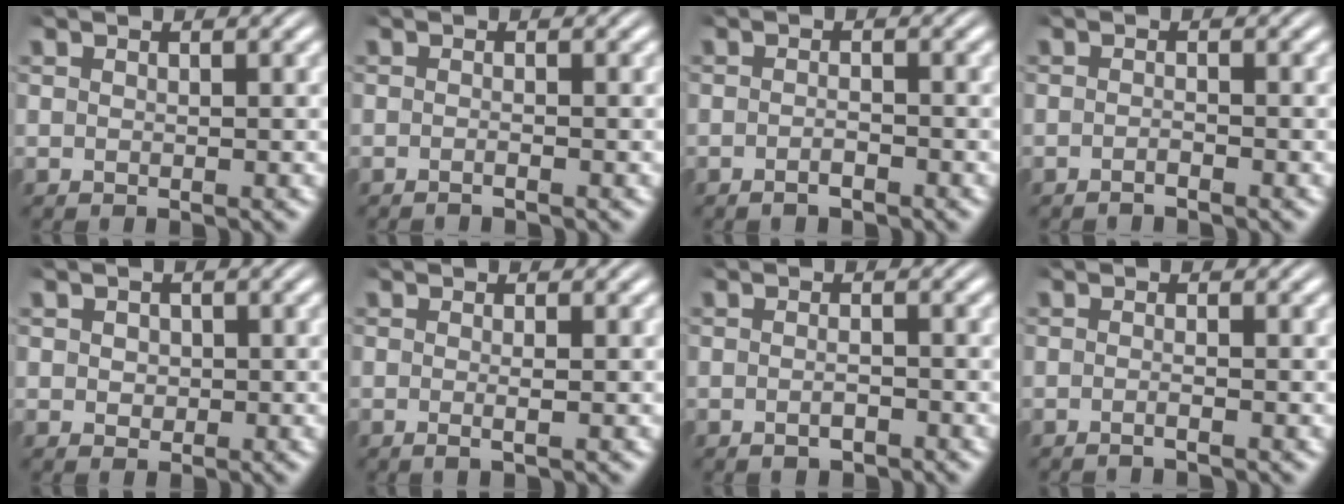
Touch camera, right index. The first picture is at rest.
{"total": 1.0, "force": [-0.9, -0.1, 0.4], "torque": [-0.010, 0.001, -0.018]}
{"total": 1.6, "force": [-1.4, 0.3, 0.7], "torque": [-0.014, -0.001, -0.027]}
{"total": 1.3, "force": [-1.2, -0.1, 0.3], "torque": [-0.009, -0.001, -0.023]}
{"total": 0.9, "force": [0.0, 0.8, 0.4], "torque": [-0.009, -0.009, 0.007]}
{"total": 1.1, "force": [-0.5, -0.1, 1.0], "torque": [-0.023, -0.006, -0.007]}
{"total": 1.7, "force": [-1.4, 0.6, 0.9], "torque": [-0.017, -0.002, -0.022]}
{"total": 1.3, "force": [-1.1, -0.1, 0.6], "torque": [-0.017, -0.002, -0.020]}